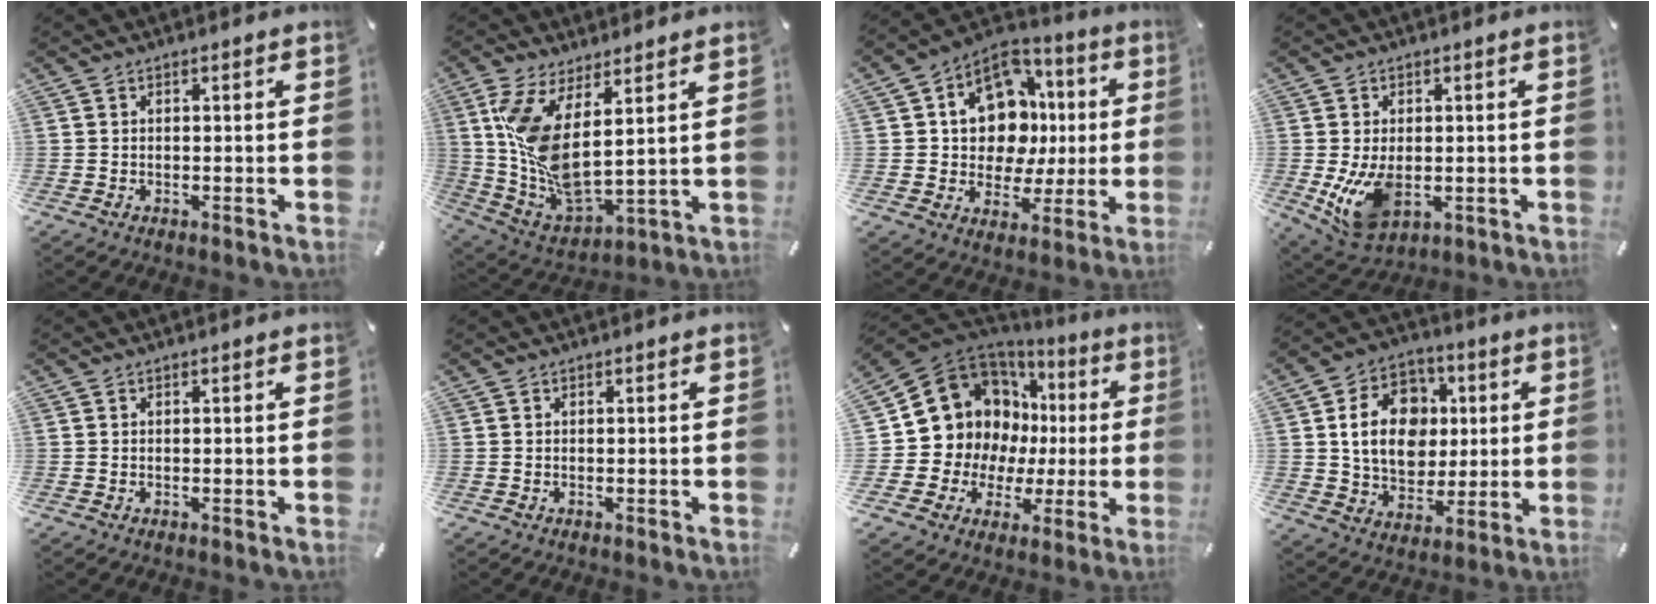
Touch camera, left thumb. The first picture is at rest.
{"total": 12.4, "force": [5.2, 4.5, 10.3], "torque": [-0.224, -0.054, 0.095]}
{"total": 14.3, "force": [2.0, 12.1, 7.3], "torque": [-0.120, -0.018, 0.047]}
{"total": 9.4, "force": [-0.9, 6.3, 6.9], "torque": [-0.136, -0.008, -0.010]}
{"total": 0.0}
{"total": 0.0}
{"total": 14.0, "force": [5.1, 12.2, 4.7], "torque": [-0.088, -0.058, 0.110]}
{"total": 15.3, "force": [2.4, 12.6, 8.3], "torque": [-0.146, 0.012, 0.049]}